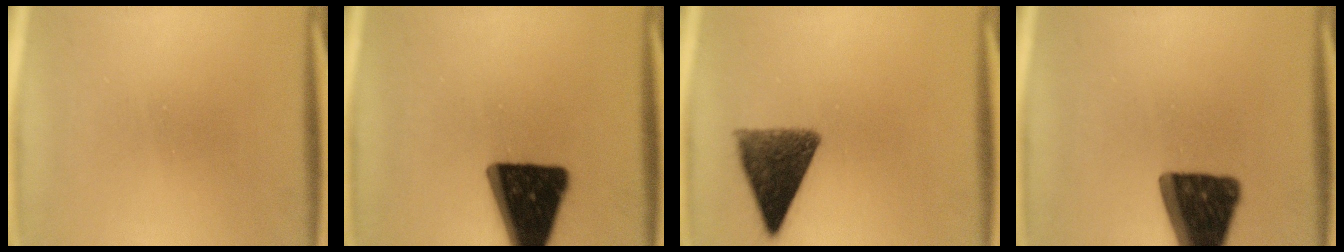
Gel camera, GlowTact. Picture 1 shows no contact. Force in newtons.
{"total": 19.5}
{"total": 10.4}
{"total": 17.1}